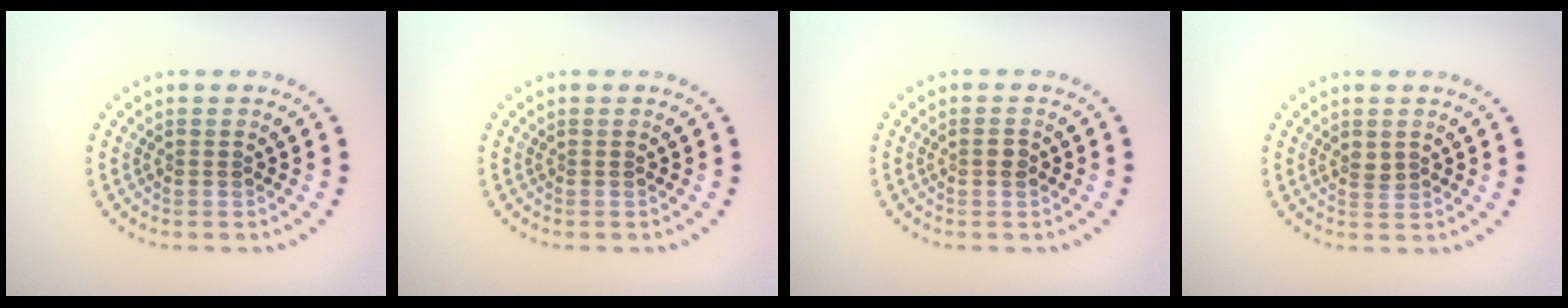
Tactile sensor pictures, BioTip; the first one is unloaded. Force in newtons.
{"total": 0.0}
{"total": 1.0, "press": 1.0, "slide": 0.2}
{"total": 1.0, "press": 1.0, "slide": 0.3}